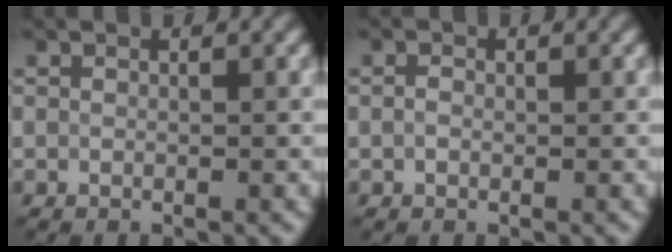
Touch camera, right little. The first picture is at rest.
{"total": 0.8, "force": [-0.1, 0.6, 0.6], "torque": [-0.016, 0.004, -0.005]}